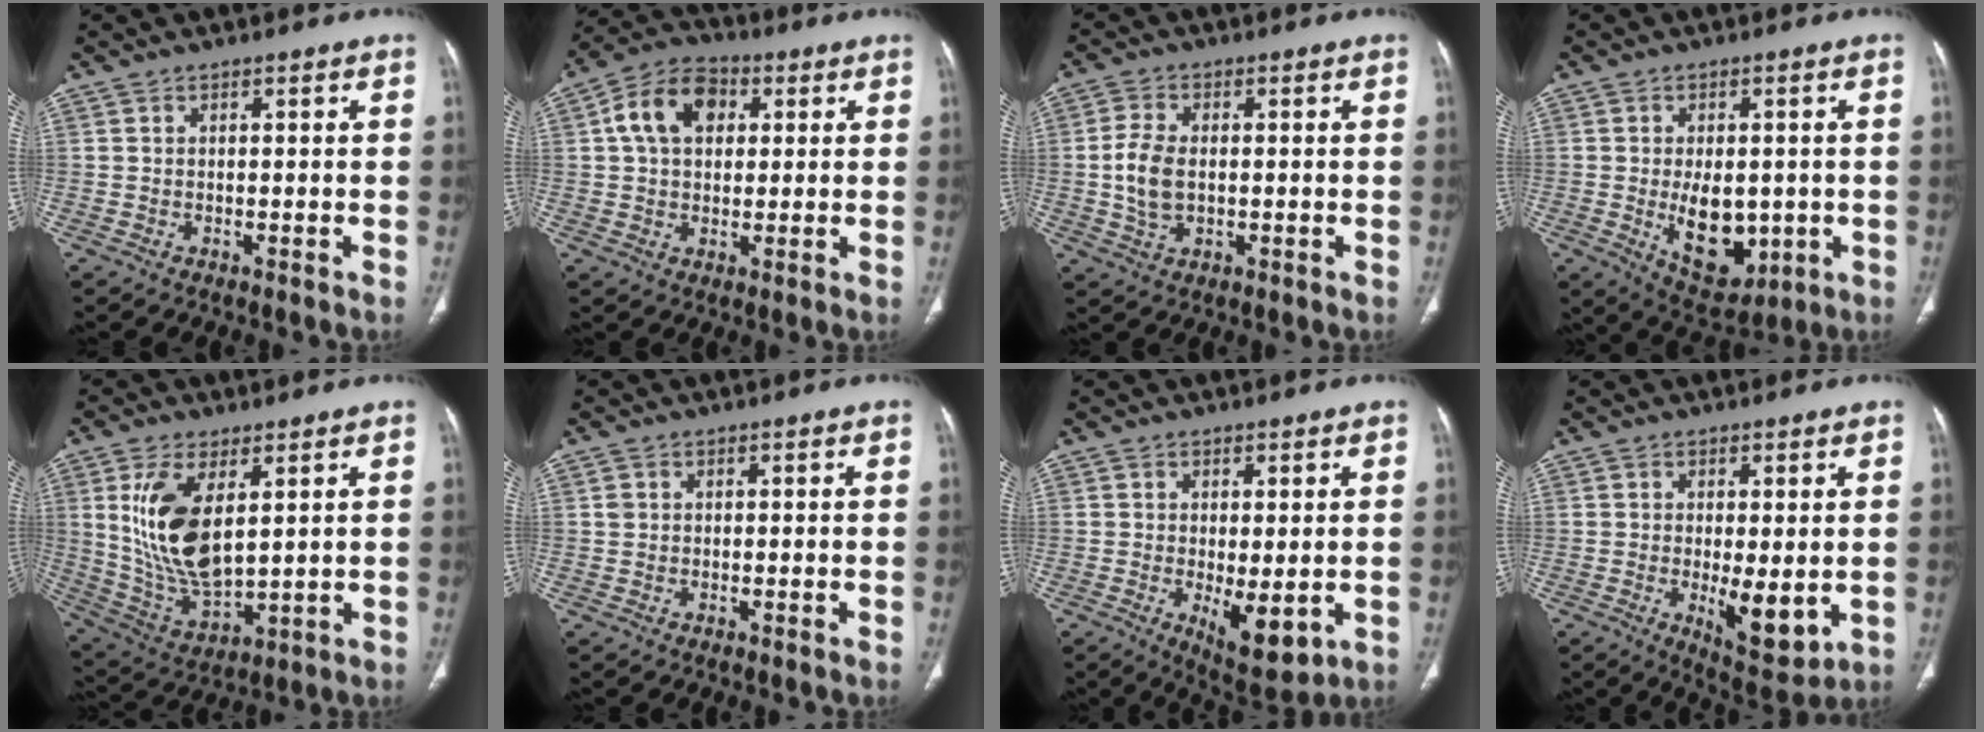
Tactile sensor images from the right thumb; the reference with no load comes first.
{"total": 11.3, "force": [2.9, 7.9, 7.6], "torque": [-0.118, 0.017, 0.041]}
{"total": 6.9, "force": [-0.2, 4.2, 5.4], "torque": [-0.117, 0.001, -0.002]}
{"total": 11.3, "force": [-1.6, 6.8, 8.9], "torque": [-0.106, -0.011, -0.004]}
{"total": 15.0, "force": [4.1, 7.1, 12.5], "torque": [-0.244, -0.026, 0.098]}
{"total": 1.0, "force": [0.2, 0.9, 0.4], "torque": [-0.004, 0.002, 0.005]}
{"total": 8.1, "force": [-1.5, 3.4, 7.2], "torque": [-0.100, -0.023, -0.012]}
{"total": 8.7, "force": [-1.1, 3.4, 7.9], "torque": [-0.109, -0.025, -0.006]}